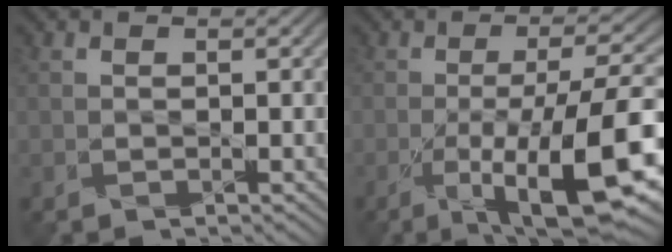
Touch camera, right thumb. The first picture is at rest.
{"total": 14.3, "force": [-5.7, 3.5, 12.7], "torque": [-0.185, -0.003, -0.092]}